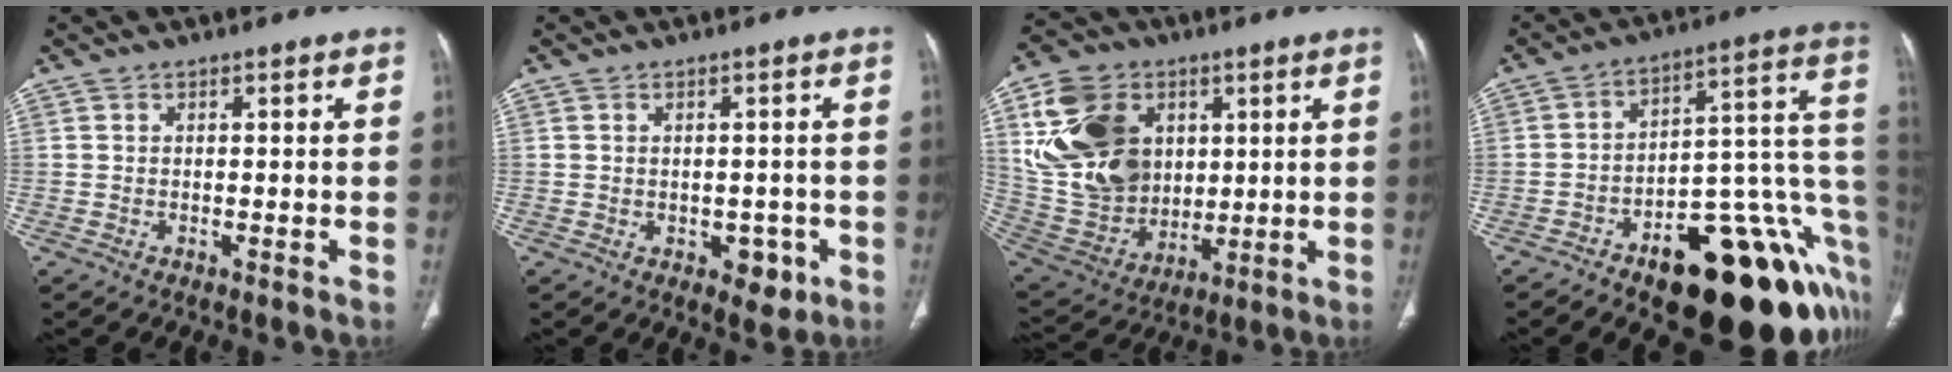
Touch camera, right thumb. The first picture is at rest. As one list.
[{"total": 4.1, "force": [-1.3, 2.8, 2.6], "torque": [-0.011, 0.004, -0.007]}, {"total": 21.4, "force": [5.6, 16.4, 12.5], "torque": [-0.222, -0.005, 0.124]}, {"total": 29.0, "force": [-11.1, 12.1, 23.9], "torque": [-0.210, 0.078, -0.149]}]